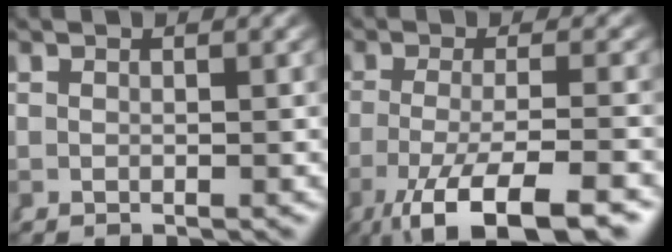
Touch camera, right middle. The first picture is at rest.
{"total": 10.0, "force": [-7.0, 3.1, 6.5], "torque": [-0.126, -0.048, -0.078]}